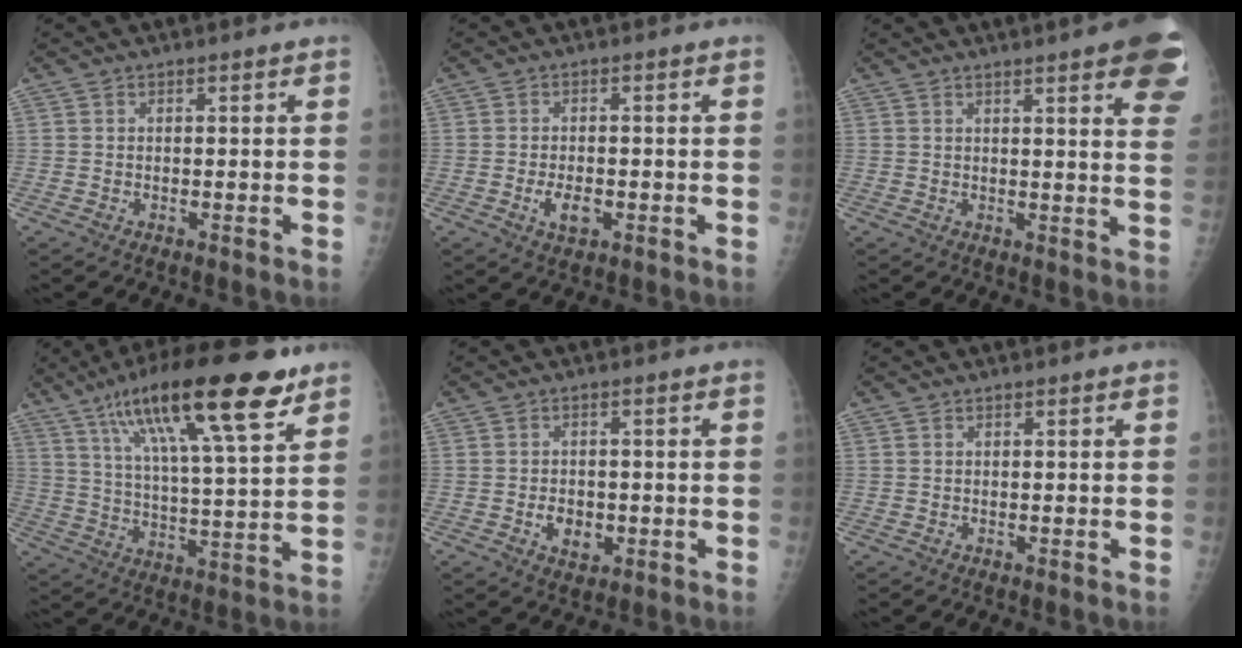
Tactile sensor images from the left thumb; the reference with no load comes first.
{"total": 3.9, "force": [-1.3, 2.3, 3.0], "torque": [-0.048, 0.000, -0.019]}
{"total": 13.6, "force": [7.5, 2.6, 11.0], "torque": [-0.114, -0.023, 0.076]}
{"total": 22.0, "force": [12.7, 5.0, 17.2], "torque": [-0.276, -0.026, 0.214]}
{"total": 4.5, "force": [-1.1, 3.3, 2.8], "torque": [-0.029, 0.003, -0.013]}
{"total": 0.0}